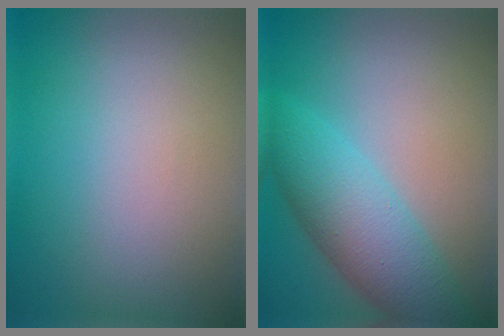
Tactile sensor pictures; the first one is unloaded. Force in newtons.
{"total": 6.1, "press": 6.1, "slide": 0.2}